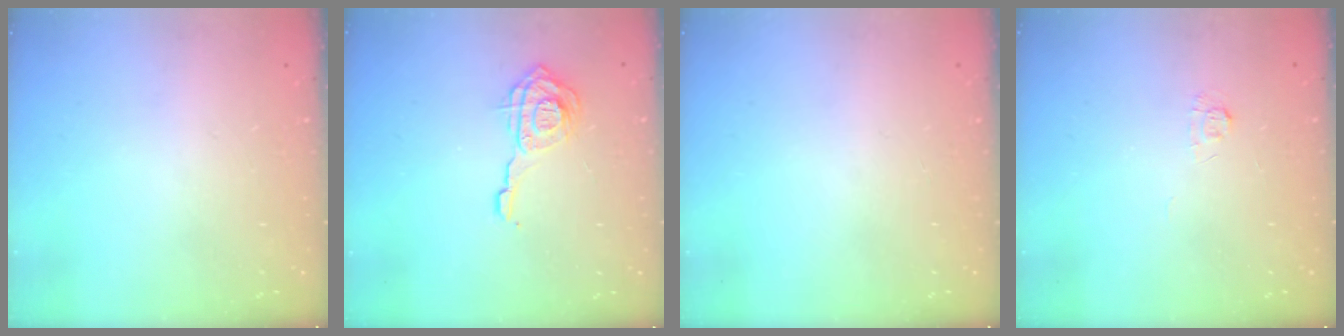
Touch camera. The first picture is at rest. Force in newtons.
{"total": 11.6, "press": 11.6, "slide": 1.1}
{"total": 0.0}
{"total": 3.9, "press": 3.9, "slide": 0.4}